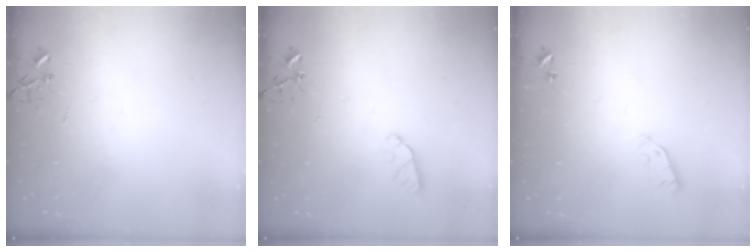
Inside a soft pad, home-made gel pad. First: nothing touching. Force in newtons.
{"total": 6.2, "press": 6.2, "slide": 0.0}
{"total": 3.3, "press": 3.1, "slide": 1.0}